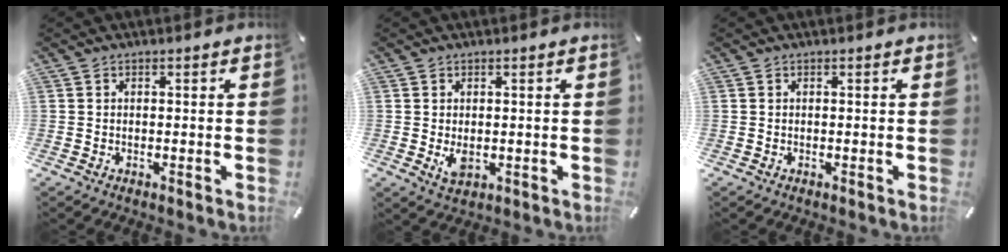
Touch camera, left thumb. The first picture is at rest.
{"total": 3.1, "force": [-0.1, 2.1, 2.4], "torque": [-0.049, -0.006, -0.005]}
{"total": 0.0}